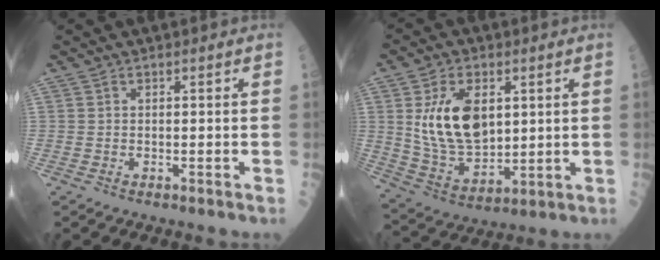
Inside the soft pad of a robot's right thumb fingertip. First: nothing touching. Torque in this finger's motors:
{"motor_torque": [0.37, 0.46, 1.15, 0.40, 0.25]}